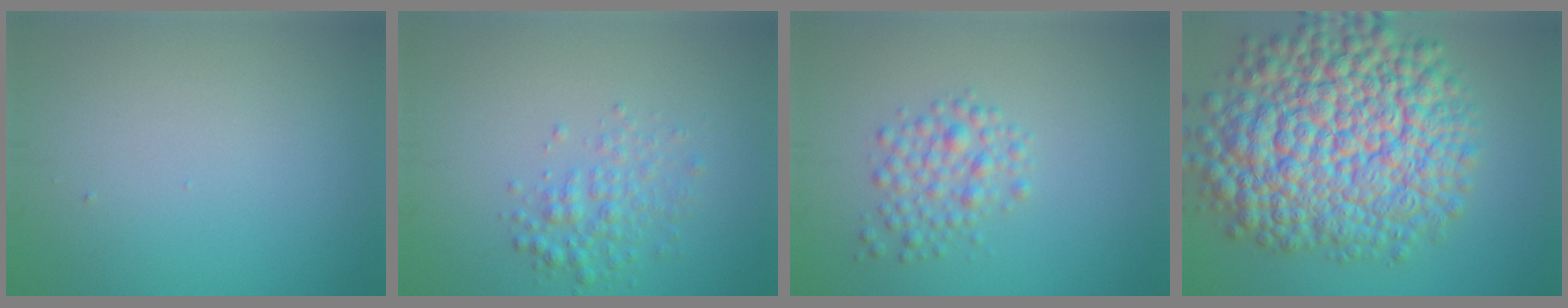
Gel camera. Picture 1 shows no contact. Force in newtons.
{"total": 2.5, "press": 2.5, "slide": 0.1}
{"total": 2.6, "press": 2.6, "slide": 0.1}
{"total": 15.7, "press": 15.7, "slide": 0.6}